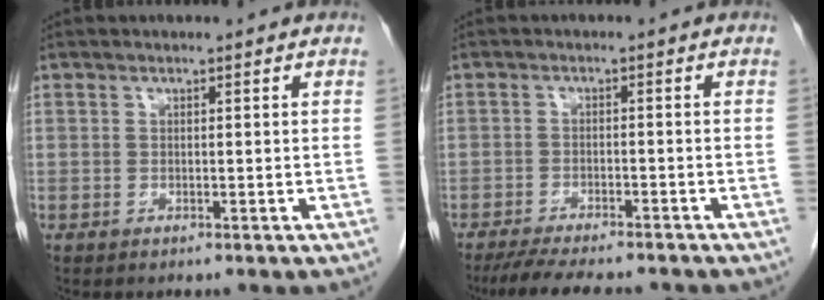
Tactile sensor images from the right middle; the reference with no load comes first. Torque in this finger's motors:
{"motor_torque": [1.04, -0.77, 0.28, 0.10]}